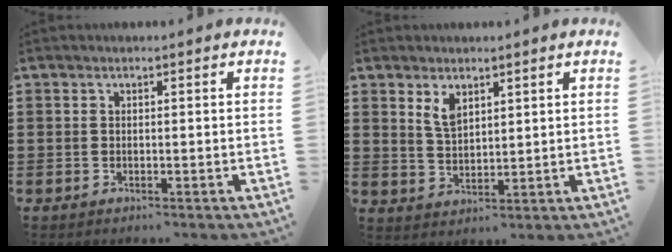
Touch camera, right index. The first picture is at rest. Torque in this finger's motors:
{"motor_torque": [0.21, -0.08, 0.37, 0.08]}